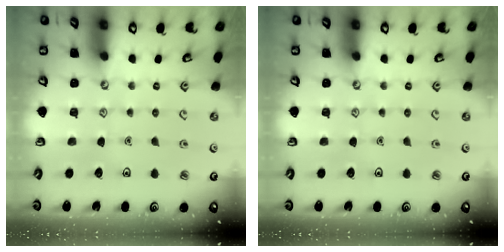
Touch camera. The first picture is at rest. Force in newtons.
{"total": 0.0}